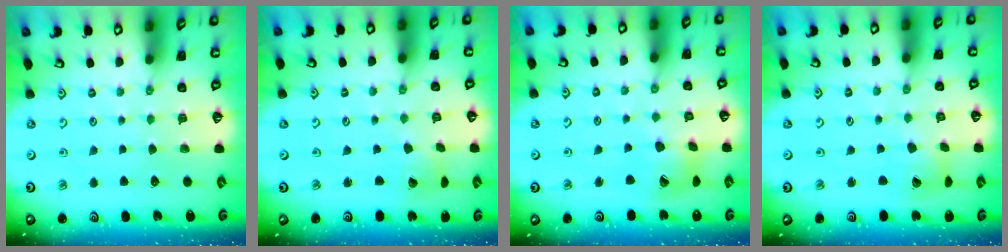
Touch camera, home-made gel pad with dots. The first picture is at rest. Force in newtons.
{"total": 4.1, "press": 4.1, "slide": 0.5}
{"total": 13.2, "press": 13.2, "slide": 1.5}
{"total": 7.4, "press": 7.3, "slide": 1.0}